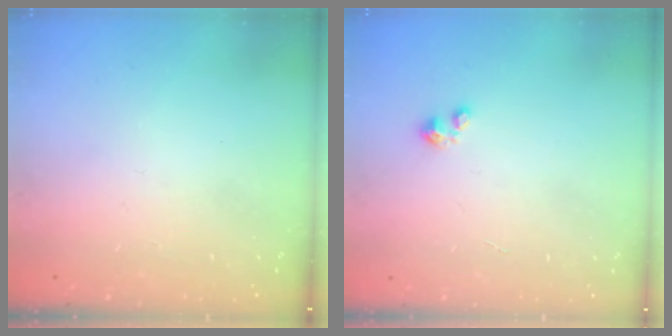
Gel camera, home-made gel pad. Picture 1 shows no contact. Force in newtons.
{"total": 1.6, "press": 1.6, "slide": 0.2}